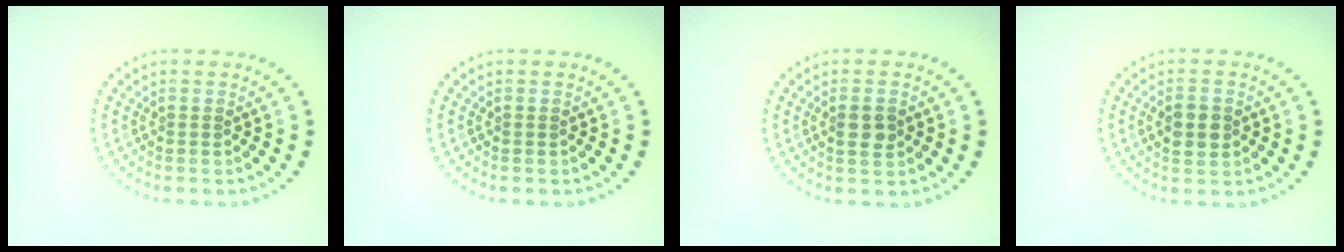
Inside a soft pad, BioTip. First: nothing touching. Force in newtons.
{"total": 0.0}
{"total": 2.0, "press": 1.9, "slide": 0.4}
{"total": 2.9, "press": 2.9, "slide": 0.0}